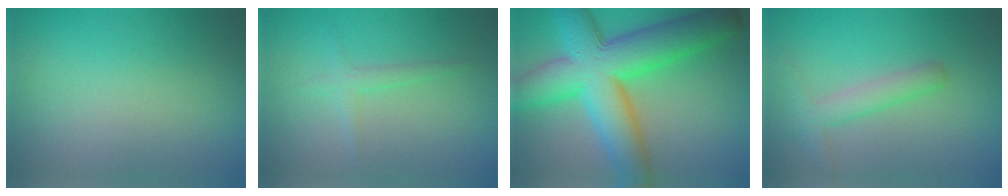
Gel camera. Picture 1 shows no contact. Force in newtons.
{"total": 1.4, "press": 1.4, "slide": 0.1}
{"total": 12.3, "press": 12.3, "slide": 0.4}
{"total": 2.7, "press": 2.7, "slide": 0.1}